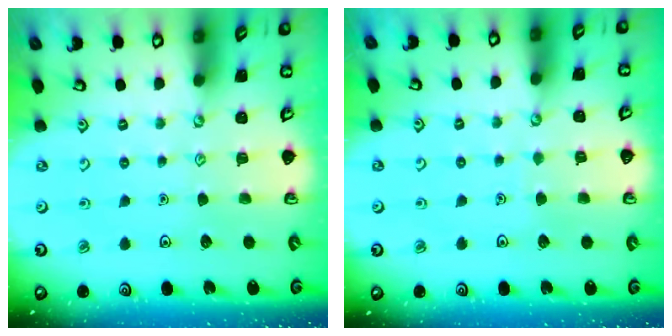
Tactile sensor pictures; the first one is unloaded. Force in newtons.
{"total": 1.7, "press": 1.7, "slide": 0.1}